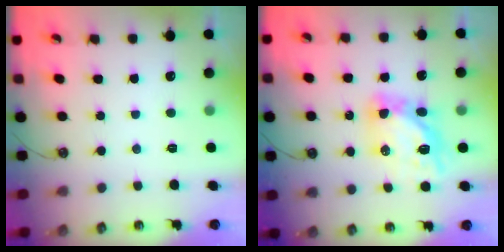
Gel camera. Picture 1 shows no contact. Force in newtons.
{"total": 12.3, "press": 12.2, "slide": 1.5}